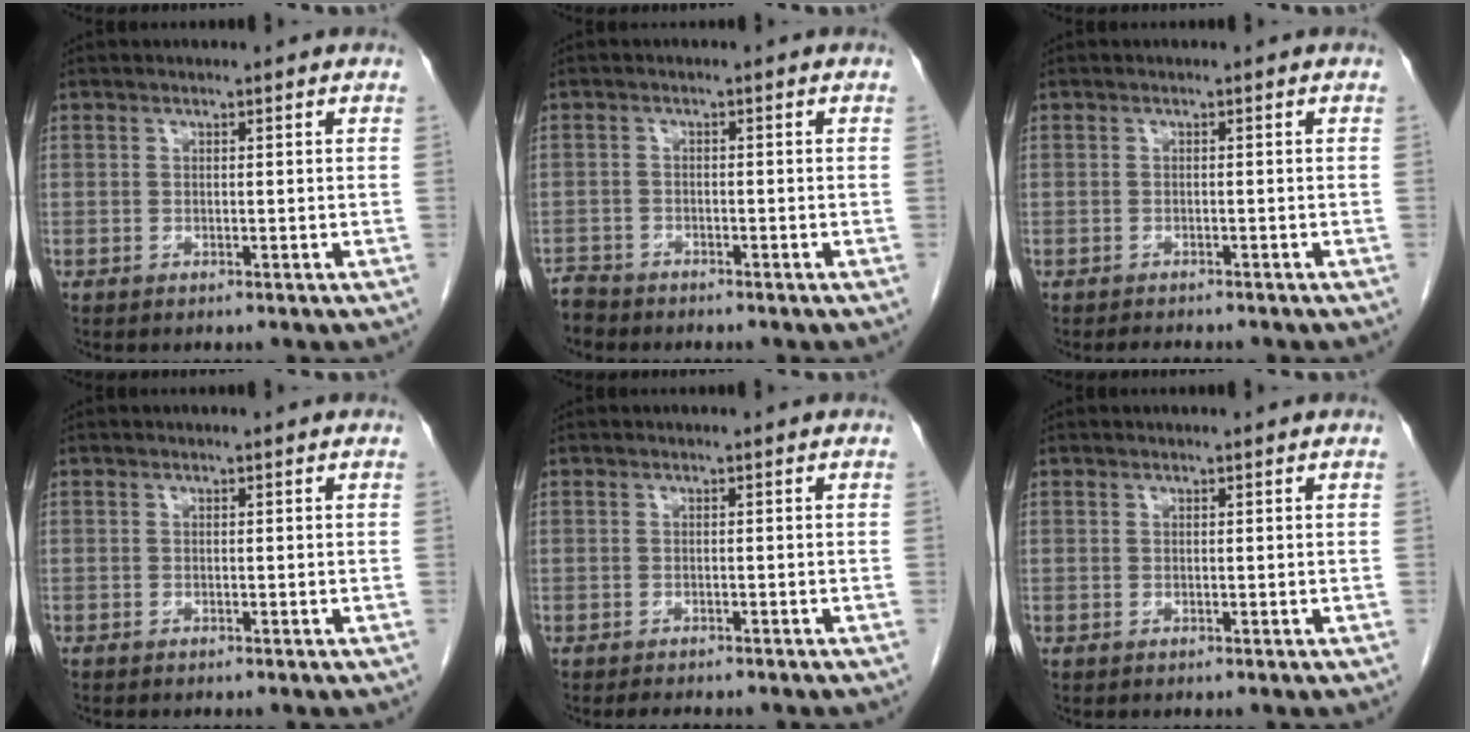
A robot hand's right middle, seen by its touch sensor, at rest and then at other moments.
{"total": 2.8, "force": [-2.7, 0.6, -0.4], "torque": [0.006, -0.008, -0.053]}
{"total": 2.6, "force": [-2.4, 0.6, 1.0], "torque": [-0.018, -0.007, -0.030]}
{"total": 0.9, "force": [-0.7, 0.1, 0.4], "torque": [-0.008, -0.002, -0.009]}
{"total": 3.4, "force": [-2.9, 0.8, 1.5], "torque": [-0.024, -0.008, -0.035]}
{"total": 0.0}